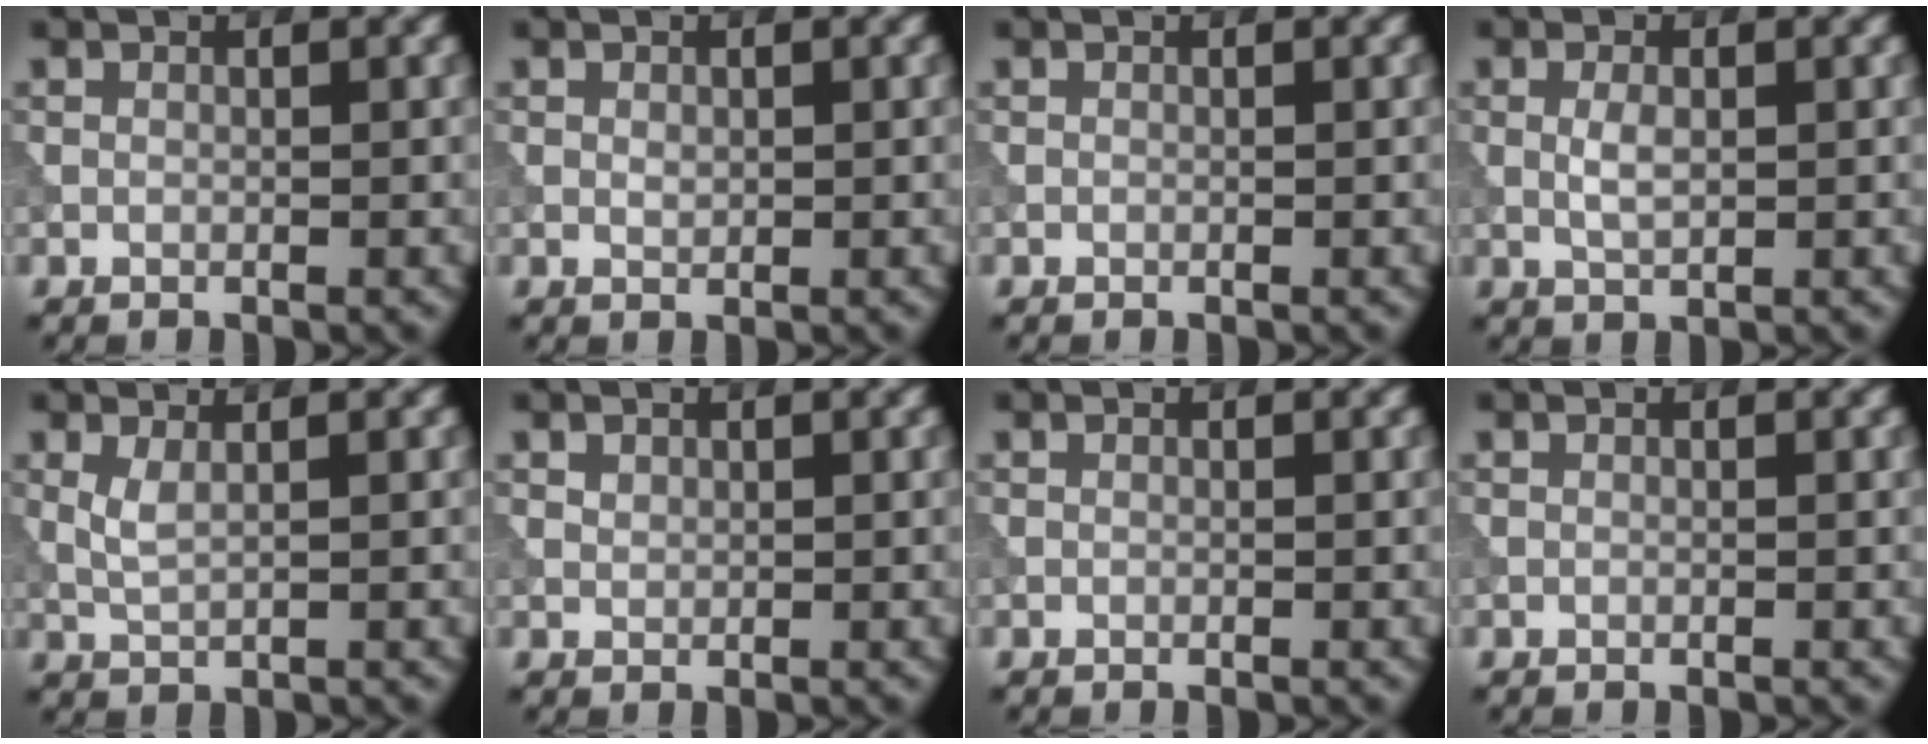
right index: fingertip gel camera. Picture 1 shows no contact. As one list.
[{"total": 0.7, "force": [0.1, 0.5, 0.5], "torque": [-0.008, -0.001, 0.004]}, {"total": 0.0}, {"total": 1.8, "force": [0.2, 0.8, 1.6], "torque": [-0.038, 0.000, 0.005]}, {"total": 1.6, "force": [0.6, 0.4, 1.4], "torque": [-0.036, -0.001, 0.016]}, {"total": 0.7, "force": [0.5, 0.5, 0.2], "torque": [-0.005, 0.000, 0.013]}, {"total": 0.0}, {"total": 0.0}]